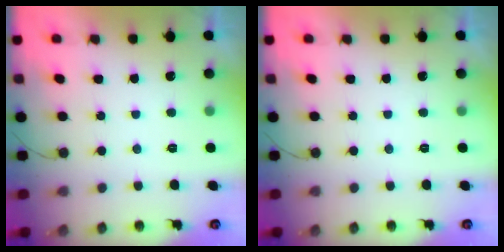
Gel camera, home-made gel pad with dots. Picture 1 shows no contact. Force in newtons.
{"total": 0.0}